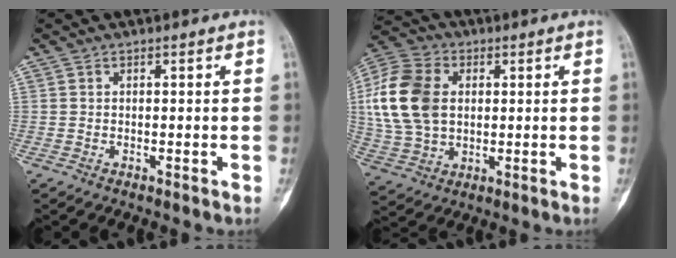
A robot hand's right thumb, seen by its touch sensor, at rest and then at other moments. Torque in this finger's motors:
{"motor_torque": [0.40, 1.52, 1.47, 0.05, 0.18]}